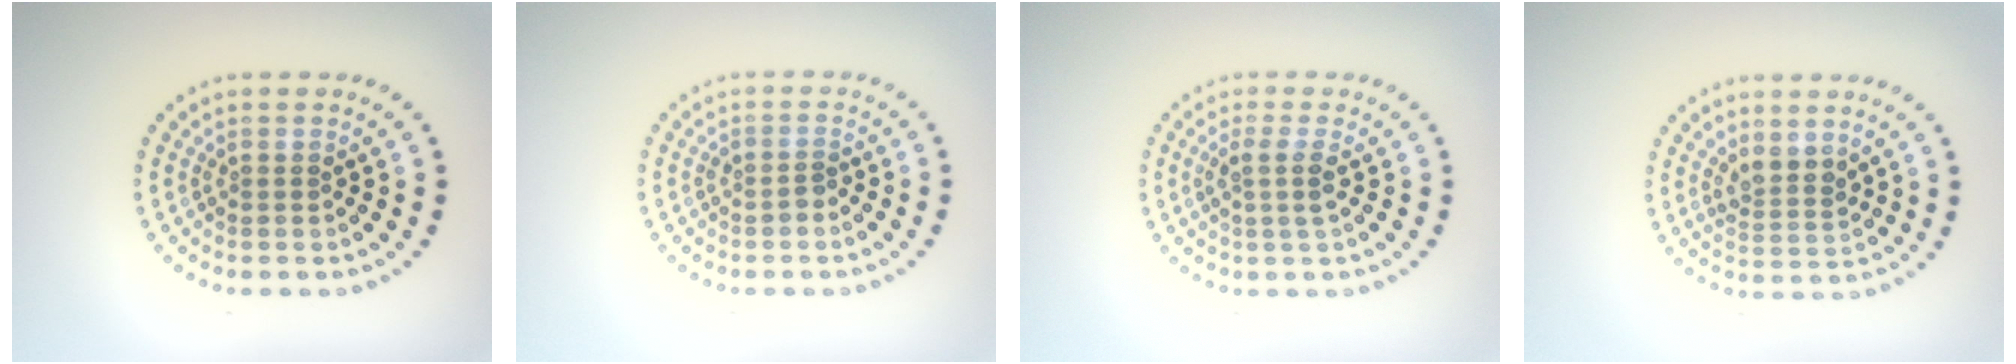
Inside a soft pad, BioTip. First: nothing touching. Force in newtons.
{"total": 0.9, "press": 0.8, "slide": 0.5}
{"total": 1.8, "press": 1.5, "slide": 1.1}
{"total": 2.2, "press": 1.8, "slide": 1.3}